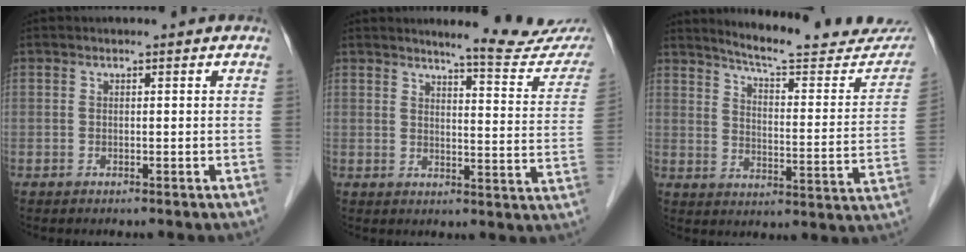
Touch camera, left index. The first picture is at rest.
{"total": 12.8, "force": [12.0, 0.1, 4.6], "torque": [-0.048, -0.058, 0.127]}
{"total": 20.2, "force": [18.9, 2.1, 6.9], "torque": [-0.088, -0.074, 0.234]}